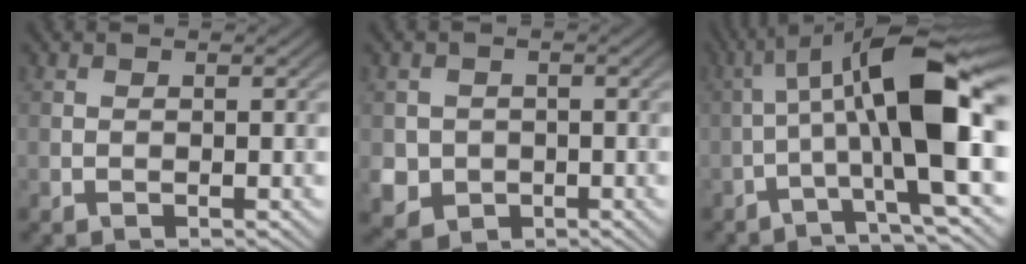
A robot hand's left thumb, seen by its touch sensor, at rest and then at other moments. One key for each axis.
{"total": 3.6, "fx": -0.6, "fy": 3.4, "fz": 1.0, "tx": -0.034, "ty": -0.017, "tz": -0.015}
{"total": 13.2, "fx": -0.8, "fy": 2.6, "fz": 12.9, "tx": -0.209, "ty": 0.030, "tz": -0.020}